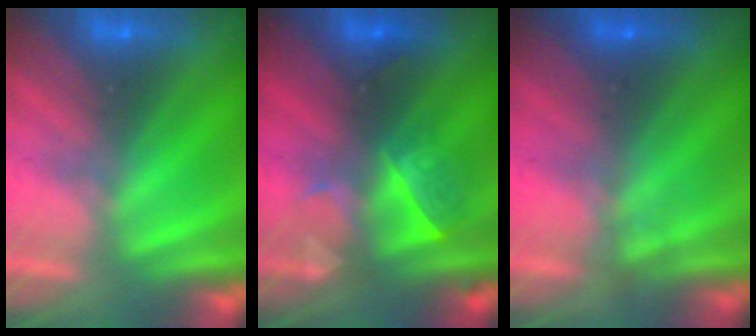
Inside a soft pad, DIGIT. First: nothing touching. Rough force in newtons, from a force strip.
{"total": 2.4}
{"total": 1.2}